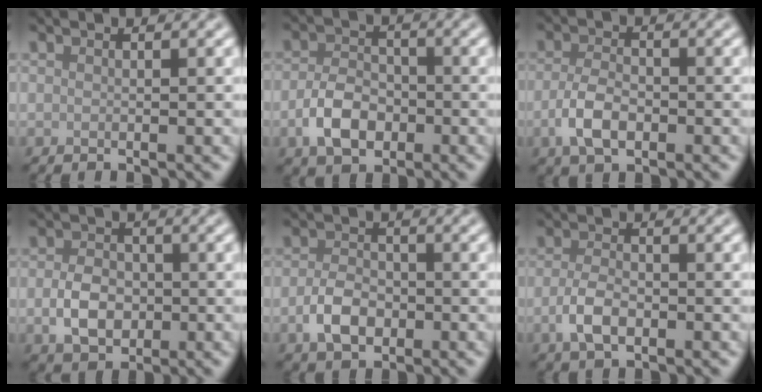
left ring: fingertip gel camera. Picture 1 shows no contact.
{"total": 4.3, "force": [-1.7, 2.9, 2.8], "torque": [-0.056, 0.001, -0.035]}
{"total": 3.6, "force": [-1.4, 2.0, 2.7], "torque": [-0.055, -0.003, -0.031]}
{"total": 3.9, "force": [-0.8, 2.9, 2.5], "torque": [-0.049, -0.001, -0.019]}
{"total": 3.6, "force": [-1.2, 2.4, 2.4], "torque": [-0.047, 0.000, -0.027]}
{"total": 3.0, "force": [-1.1, 1.6, 2.3], "torque": [-0.049, -0.003, -0.025]}